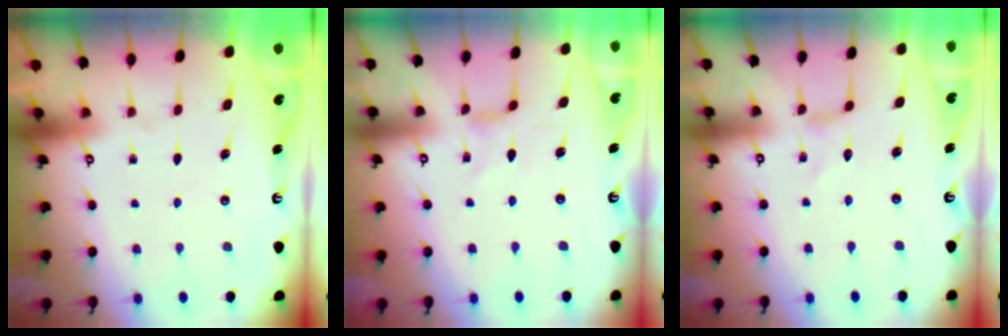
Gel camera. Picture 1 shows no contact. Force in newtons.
{"total": 1.6, "press": 1.5, "slide": 0.4}
{"total": 0.0}